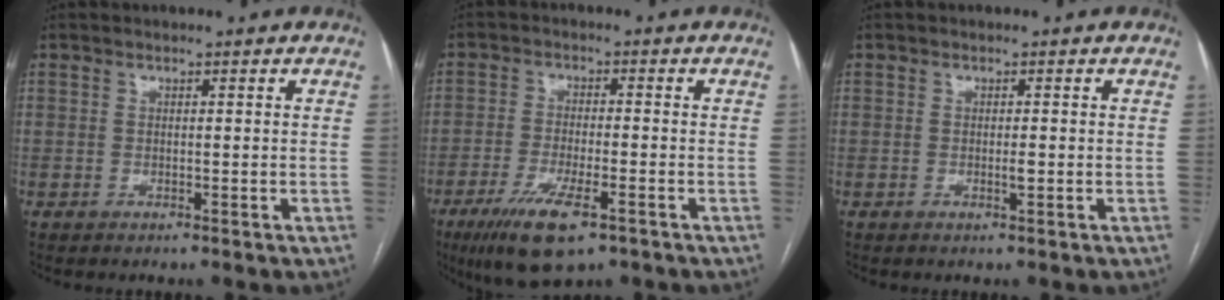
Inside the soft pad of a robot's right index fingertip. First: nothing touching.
{"total": 9.8, "force": [-5.7, 2.4, 7.6], "torque": [-0.141, -0.020, -0.092]}
{"total": 1.0, "force": [-0.2, -0.1, 1.0], "torque": [-0.018, -0.002, -0.003]}